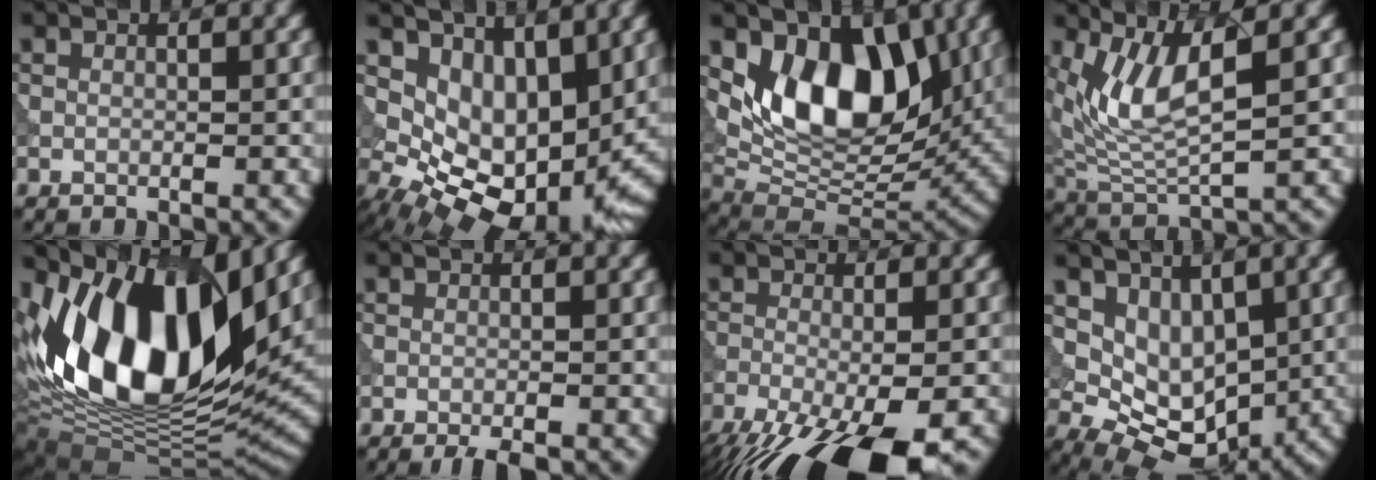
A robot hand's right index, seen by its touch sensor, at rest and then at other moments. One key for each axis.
{"total": 10.2, "fx": 1.6, "fy": 6.2, "fz": 7.9, "tx": -0.125, "ty": -0.027, "tz": 0.050}
{"total": 9.1, "fx": 3.0, "fy": 5.2, "fz": 6.8, "tx": -0.101, "ty": -0.020, "tz": 0.051}
{"total": 6.4, "fx": 1.8, "fy": 2.0, "fz": 5.8, "tx": -0.130, "ty": -0.012, "tz": 0.041}
{"total": 15.5, "fx": 4.6, "fy": 8.1, "fz": 12.4, "tx": -0.232, "ty": 0.002, "tz": 0.071}
{"total": 1.4, "fx": -1.2, "fy": 0.2, "fz": 0.8, "tx": -0.013, "ty": -0.002, "tz": -0.020}
{"total": 11.4, "fx": -7.6, "fy": 3.7, "fz": 7.6, "tx": -0.123, "ty": -0.047, "tz": -0.119}
{"total": 6.8, "fx": 1.5, "fy": 4.7, "fz": 4.7, "tx": -0.077, "ty": 0.003, "tz": 0.042}